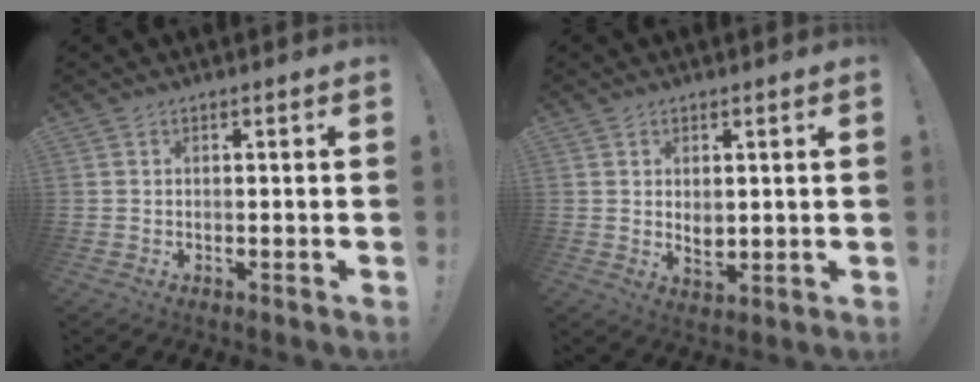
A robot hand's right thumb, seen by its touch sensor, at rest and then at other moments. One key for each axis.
{"total": 3.7, "fx": 1.0, "fy": 2.6, "fz": 2.5, "tx": -0.028, "ty": -0.007, "tz": 0.017}